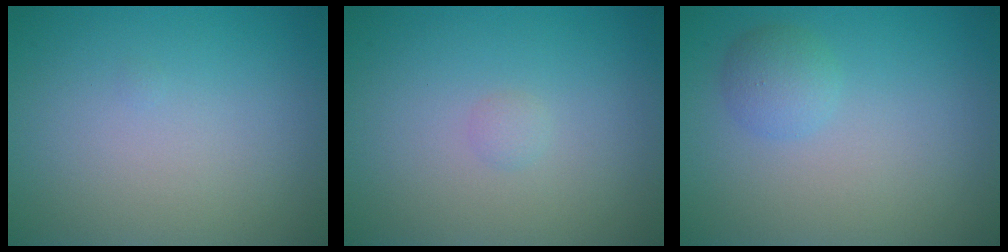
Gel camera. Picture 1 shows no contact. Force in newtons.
{"total": 0.6, "press": 0.6, "slide": 0.0}
{"total": 1.9, "press": 1.9, "slide": 0.1}